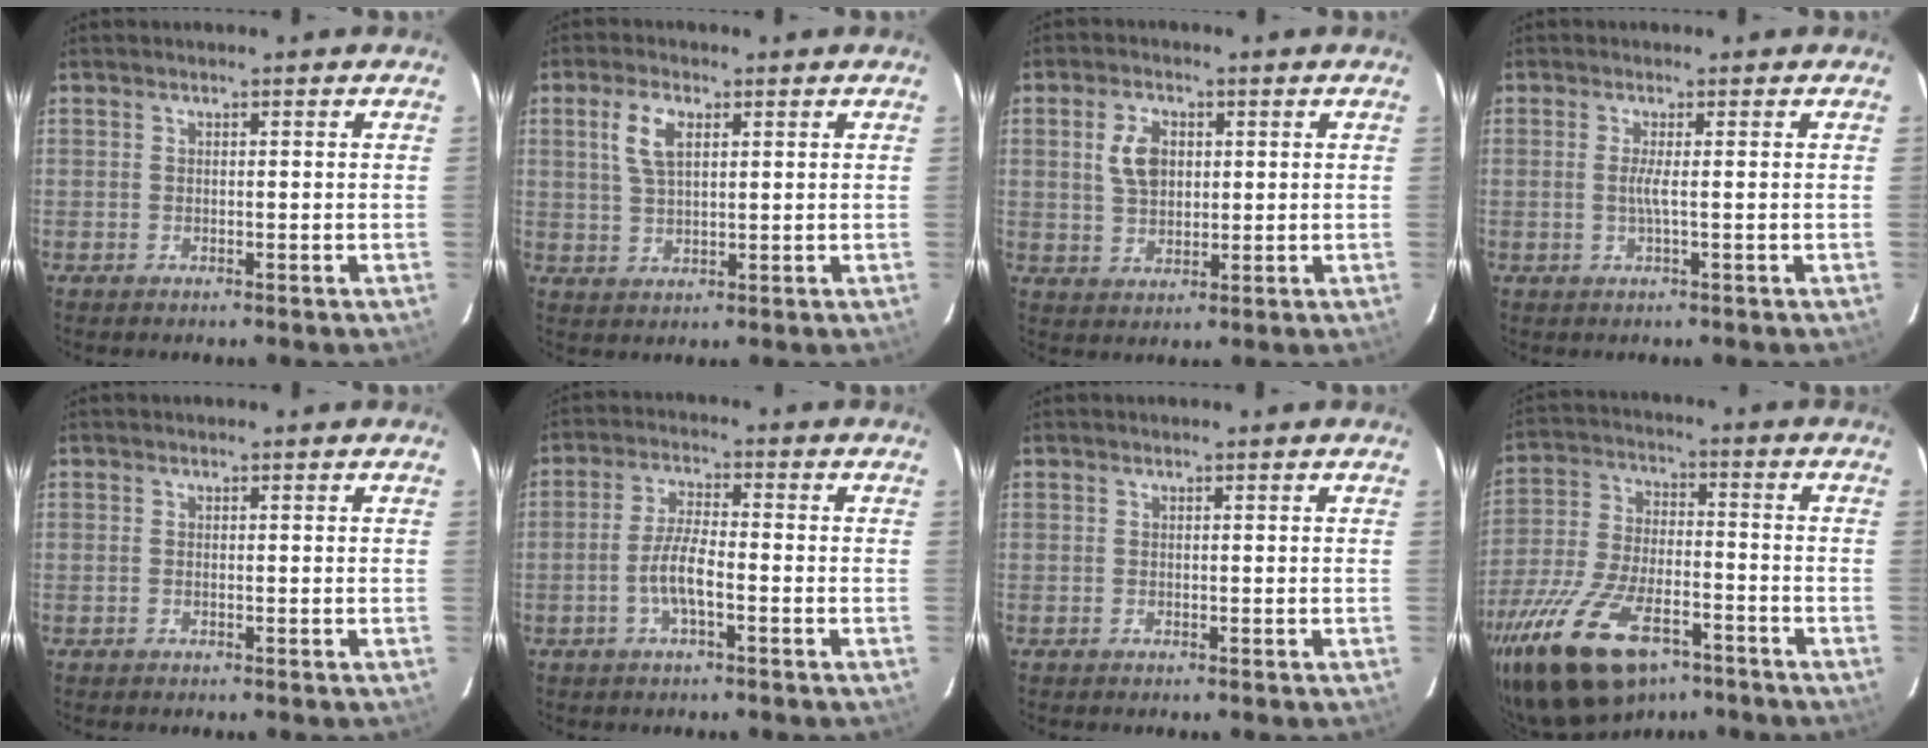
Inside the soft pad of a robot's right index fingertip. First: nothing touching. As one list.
[{"total": 5.8, "force": [2.1, 2.8, 4.7], "torque": [-0.093, 0.008, 0.042]}, {"total": 6.1, "force": [1.5, 4.0, 4.4], "torque": [-0.087, 0.010, 0.032]}, {"total": 1.8, "force": [-0.1, -0.6, 1.7], "torque": [-0.032, -0.004, -0.004]}, {"total": 0.0}, {"total": 5.7, "force": [-2.1, 1.3, 5.1], "torque": [-0.104, 0.003, -0.041]}, {"total": 0.0}, {"total": 21.1, "force": [-13.7, 9.6, 12.9], "torque": [-0.270, -0.031, -0.238]}]